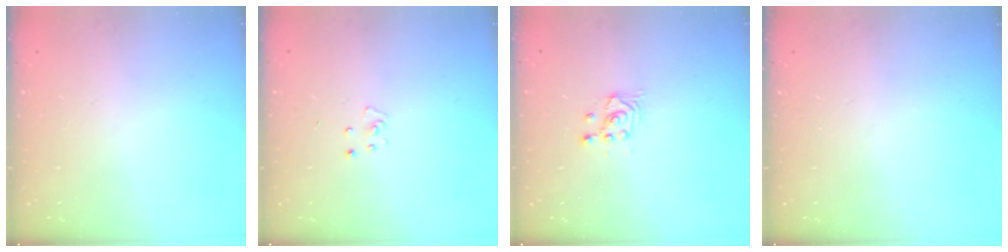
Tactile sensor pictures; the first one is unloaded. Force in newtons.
{"total": 2.6, "press": 2.6, "slide": 0.2}
{"total": 2.7, "press": 2.7, "slide": 0.3}
{"total": 0.0}